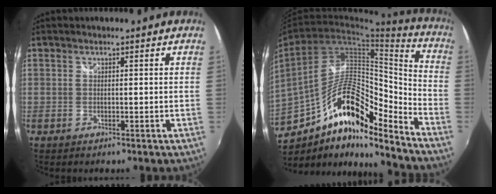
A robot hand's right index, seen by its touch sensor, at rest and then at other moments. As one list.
[{"total": 19.5, "force": [-11.1, 8.3, 13.7], "torque": [-0.255, 0.006, -0.197]}]